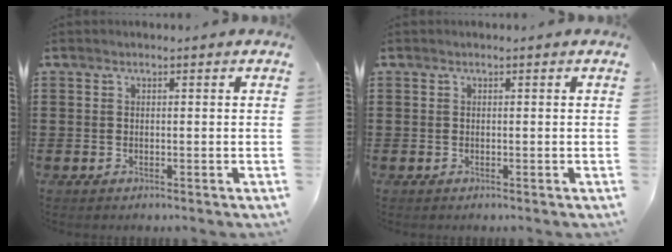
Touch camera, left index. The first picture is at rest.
{"total": 0.0}